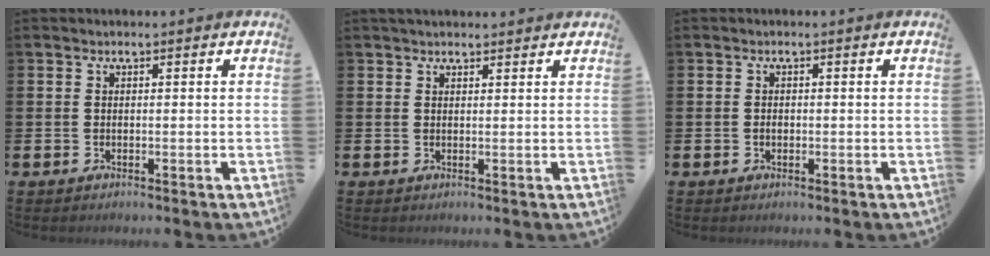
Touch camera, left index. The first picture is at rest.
{"total": 1.5, "force": [1.5, 0.4, 0.2], "torque": [0.002, -0.002, 0.025]}
{"total": 0.8, "force": [-0.2, 0.5, 0.5], "torque": [-0.007, 0.002, -0.005]}